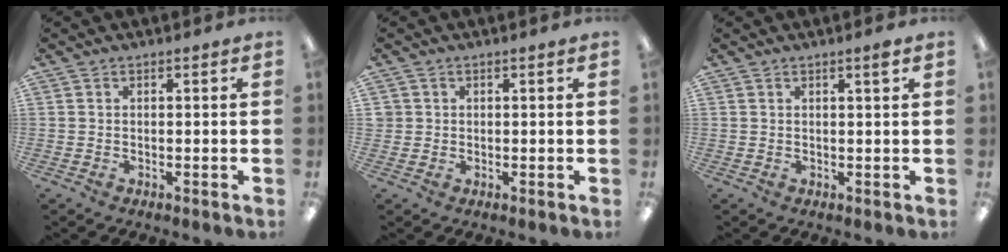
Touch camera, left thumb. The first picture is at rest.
{"total": 1.4, "force": [0.5, 1.3, 0.2], "torque": [-0.005, 0.003, 0.008]}
{"total": 1.6, "force": [1.0, 0.1, 1.3], "torque": [-0.020, -0.002, 0.015]}